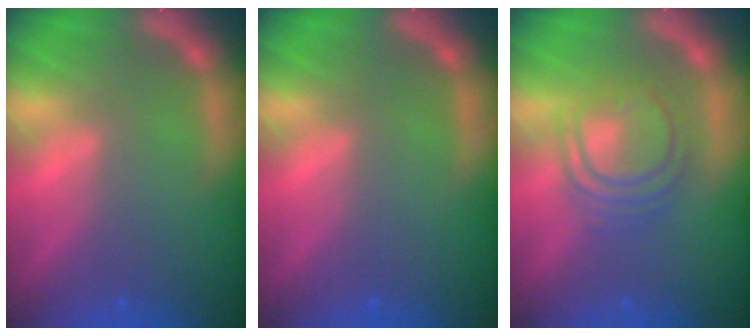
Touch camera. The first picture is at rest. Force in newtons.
{"total": 0.0}
{"total": 6.0}